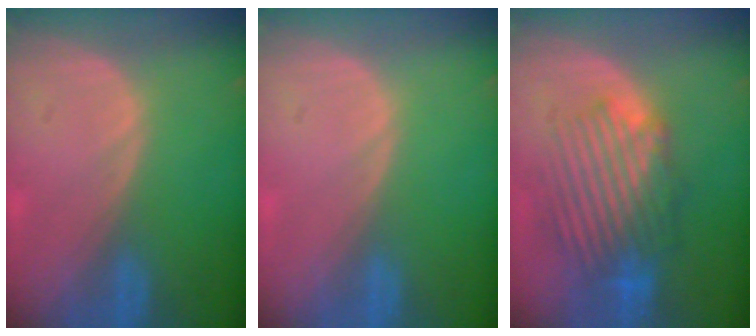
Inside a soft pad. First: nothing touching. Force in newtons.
{"total": 0.0}
{"total": 9.3, "press": 8.8, "slide": 3.0}